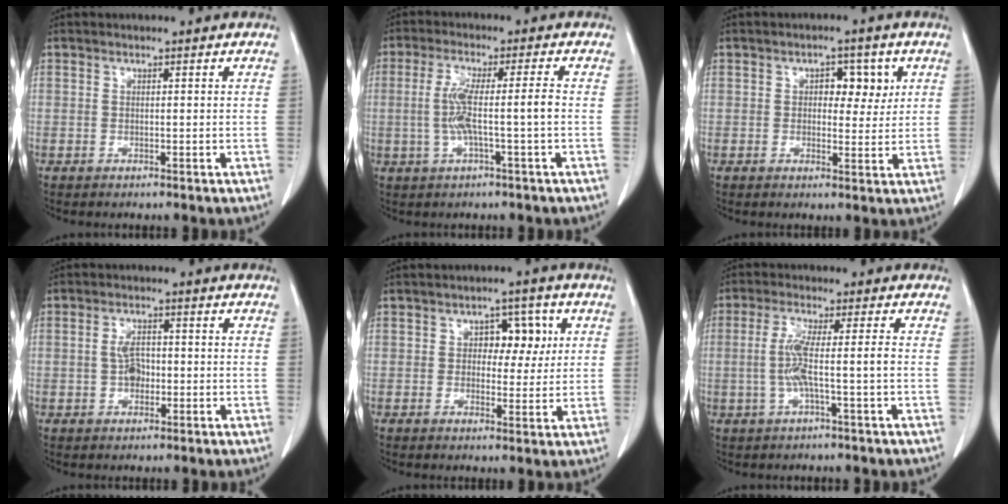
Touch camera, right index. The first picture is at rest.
{"total": 6.4, "force": [-0.9, -0.3, 6.3], "torque": [-0.131, 0.009, -0.015]}
{"total": 4.6, "force": [1.4, 2.6, 3.5], "torque": [-0.039, 0.008, 0.019]}
{"total": 3.2, "force": [-0.5, 1.9, 2.5], "torque": [-0.046, 0.006, -0.011]}
{"total": 5.4, "force": [1.3, 3.3, 4.0], "torque": [-0.047, 0.014, 0.020]}
{"total": 5.5, "force": [-1.0, -0.3, 5.4], "torque": [-0.114, 0.007, -0.018]}